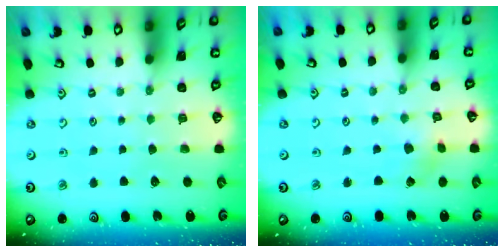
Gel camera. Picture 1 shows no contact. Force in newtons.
{"total": 2.6, "press": 2.6, "slide": 0.4}